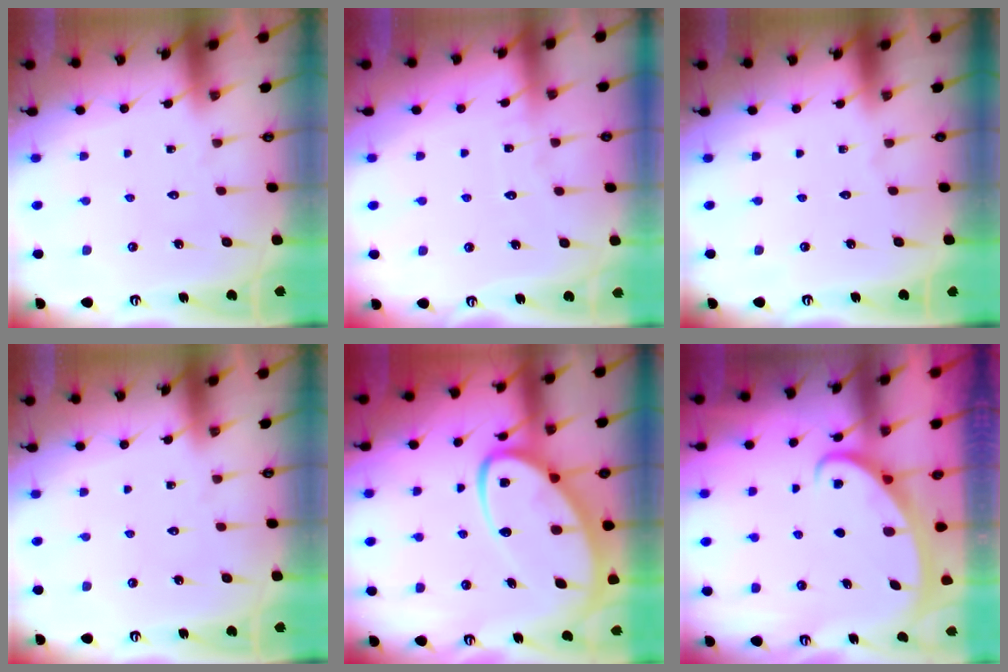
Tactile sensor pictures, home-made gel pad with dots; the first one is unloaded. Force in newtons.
{"total": 2.5, "press": 2.5, "slide": 0.2}
{"total": 0.0}
{"total": 0.0}
{"total": 14.2, "press": 14.1, "slide": 1.4}
{"total": 2.7, "press": 2.6, "slide": 0.3}